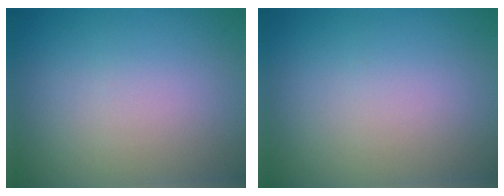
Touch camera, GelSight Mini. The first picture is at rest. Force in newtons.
{"total": 0.0}